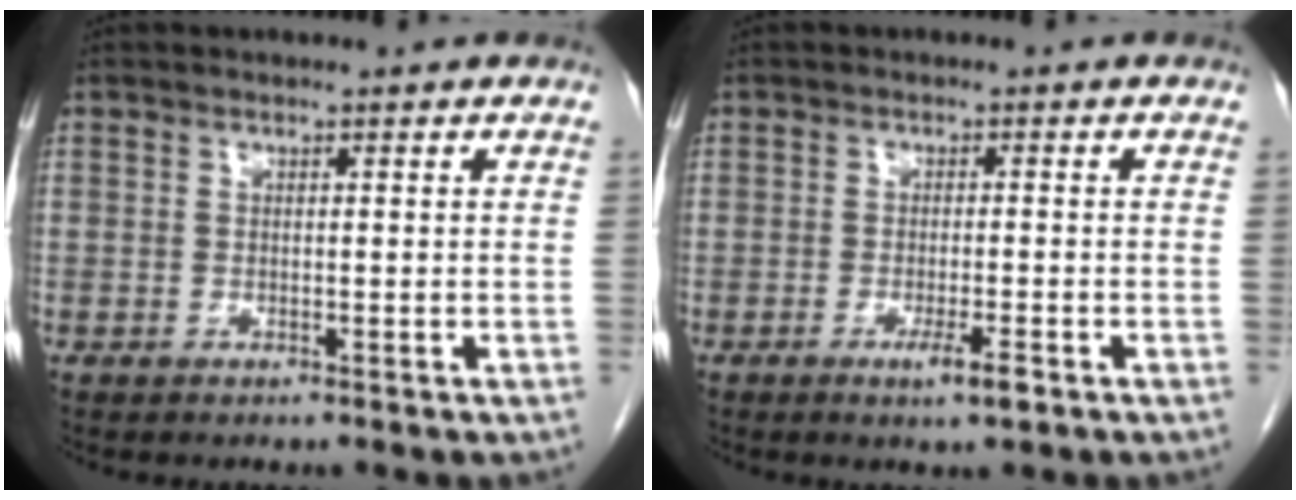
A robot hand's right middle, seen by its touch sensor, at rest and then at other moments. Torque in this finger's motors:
{"motor_torque": [0.82, -0.54, 0.45, 0.05]}